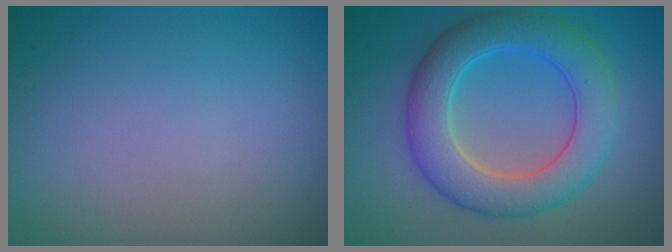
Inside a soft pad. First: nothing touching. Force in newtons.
{"total": 6.6, "press": 6.6, "slide": 0.4}